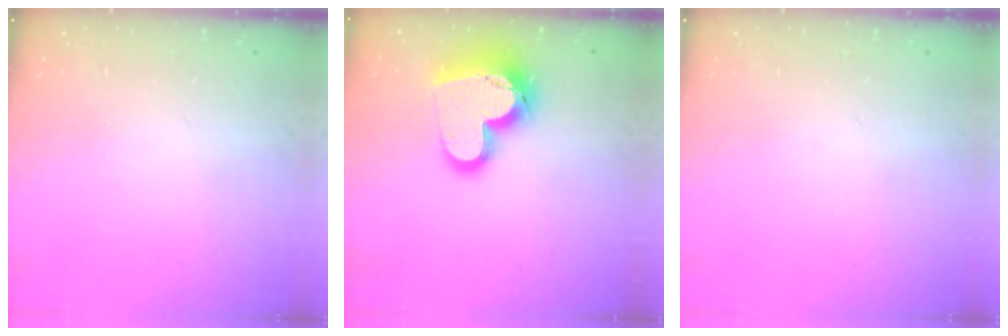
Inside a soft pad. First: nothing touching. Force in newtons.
{"total": 17.4, "press": 17.4, "slide": 1.3}
{"total": 0.0}